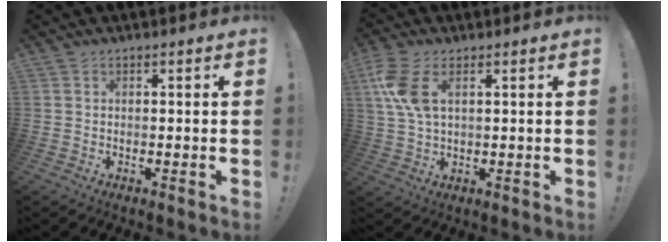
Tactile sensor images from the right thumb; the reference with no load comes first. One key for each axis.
{"total": 9.6, "fx": 3.2, "fy": 5.0, "fz": 7.6, "tx": -0.163, "ty": -0.007, "tz": 0.061}